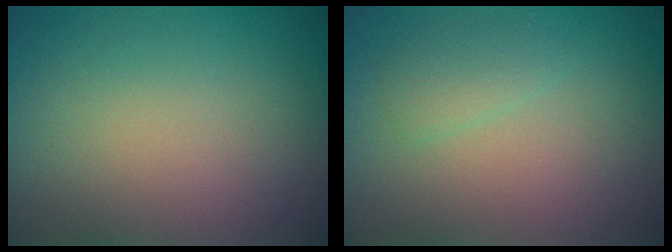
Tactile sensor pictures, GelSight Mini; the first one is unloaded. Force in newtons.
{"total": 1.4, "press": 1.4, "slide": 0.1}